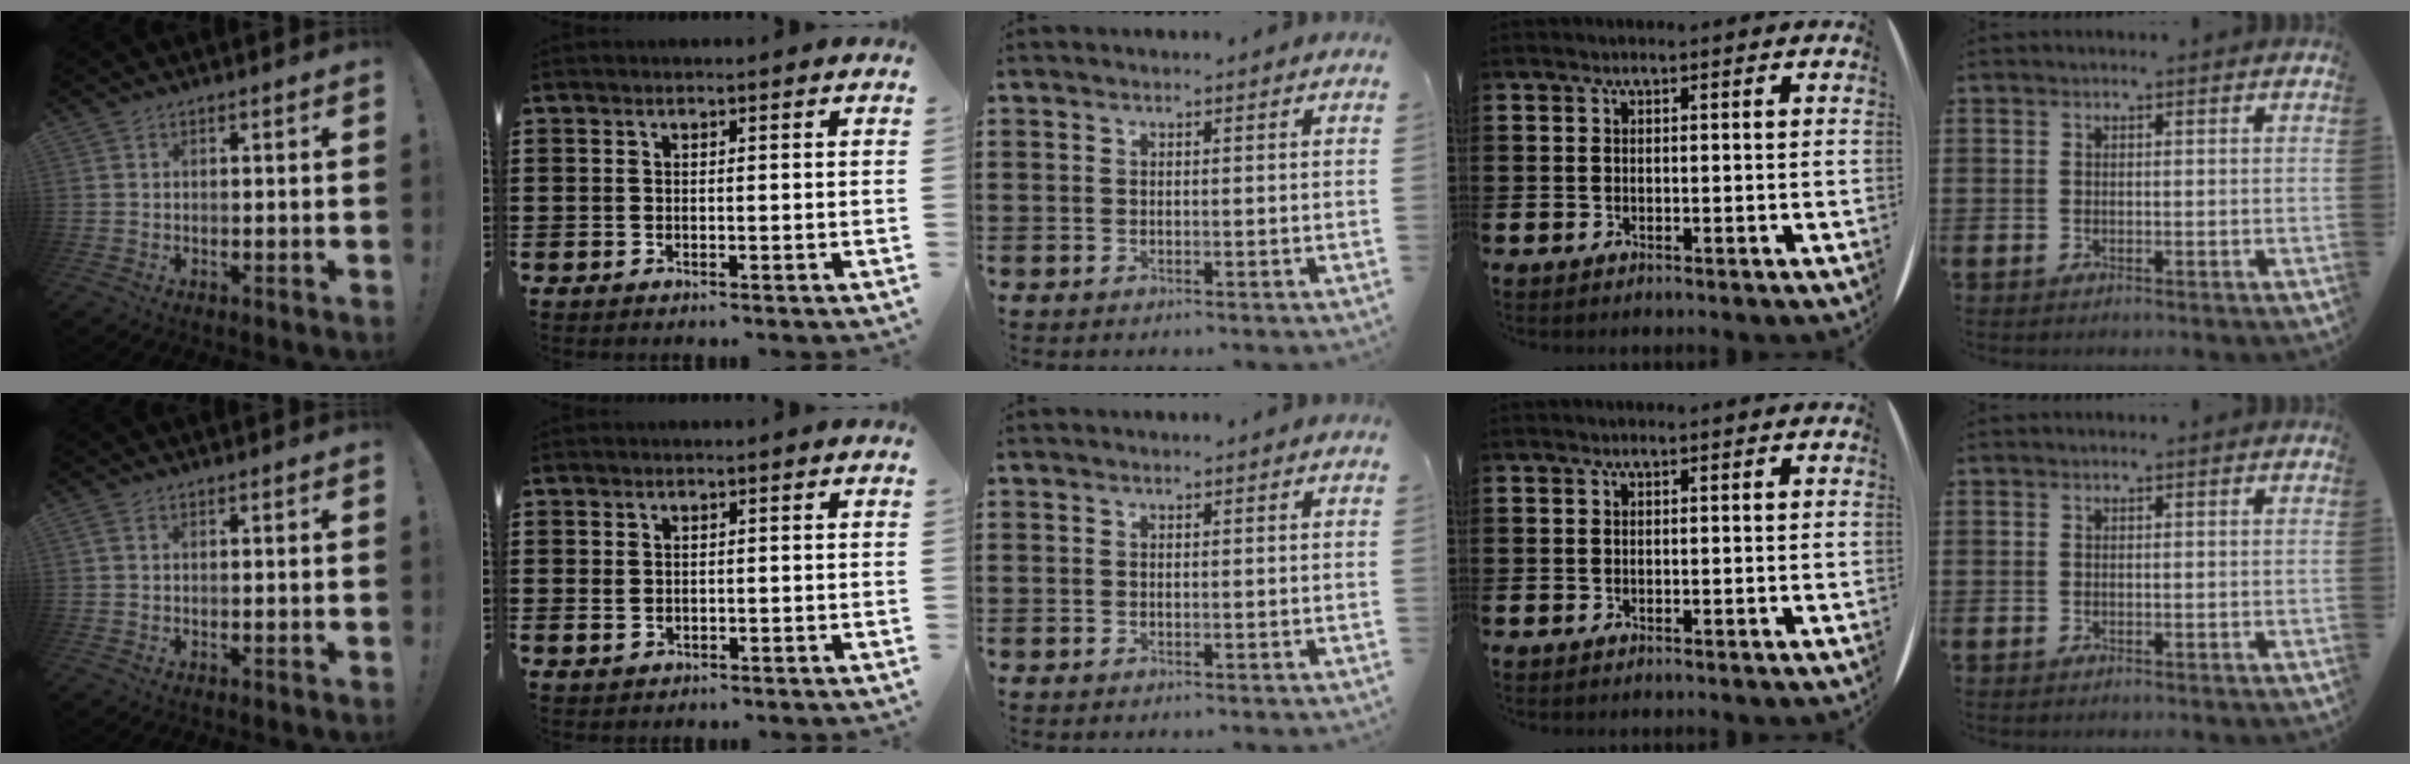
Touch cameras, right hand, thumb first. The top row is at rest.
{"thumb": {"total": 0.9, "force": [0.2, 0.2, 0.8], "torque": [-0.015, 0.000, 0.005]}, "index": {"total": 1.0, "force": [0.3, 0.8, 0.5], "torque": [-0.012, 0.006, 0.004]}}